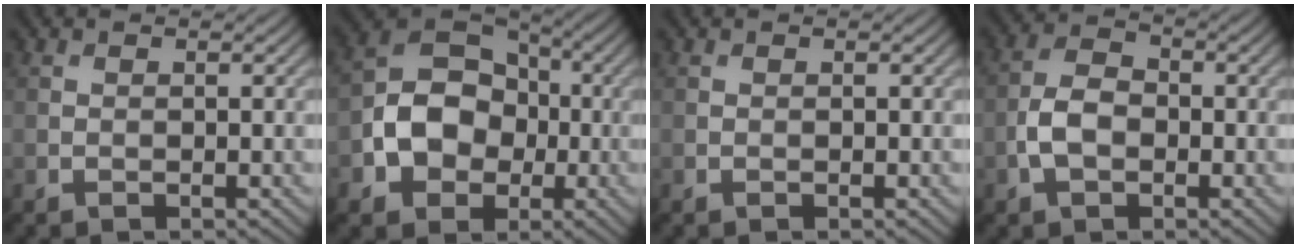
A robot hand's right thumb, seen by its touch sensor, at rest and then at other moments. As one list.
[{"total": 9.4, "force": [-2.1, 7.4, 5.4], "torque": [-0.107, -0.001, -0.055]}, {"total": 0.0}, {"total": 4.6, "force": [-1.4, 3.0, 3.2], "torque": [-0.068, 0.004, -0.033]}]